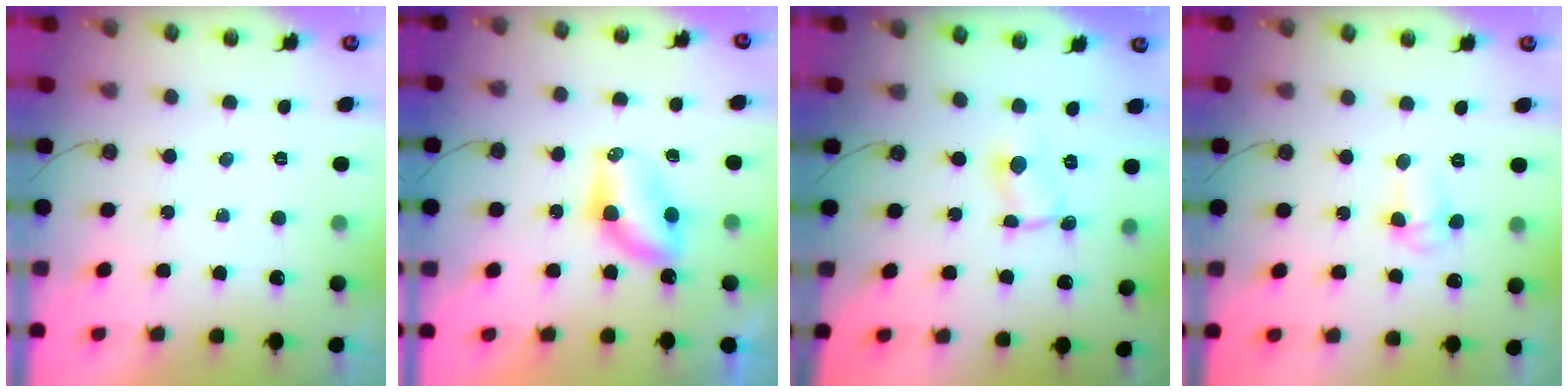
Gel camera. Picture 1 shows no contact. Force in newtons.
{"total": 6.0, "press": 5.9, "slide": 0.6}
{"total": 1.0, "press": 1.0, "slide": 0.1}
{"total": 4.0, "press": 3.9, "slide": 1.0}